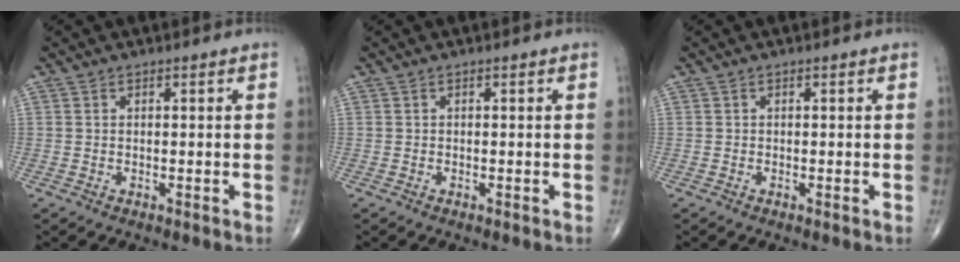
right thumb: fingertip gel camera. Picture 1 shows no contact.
{"total": 0.0}
{"total": 0.0}